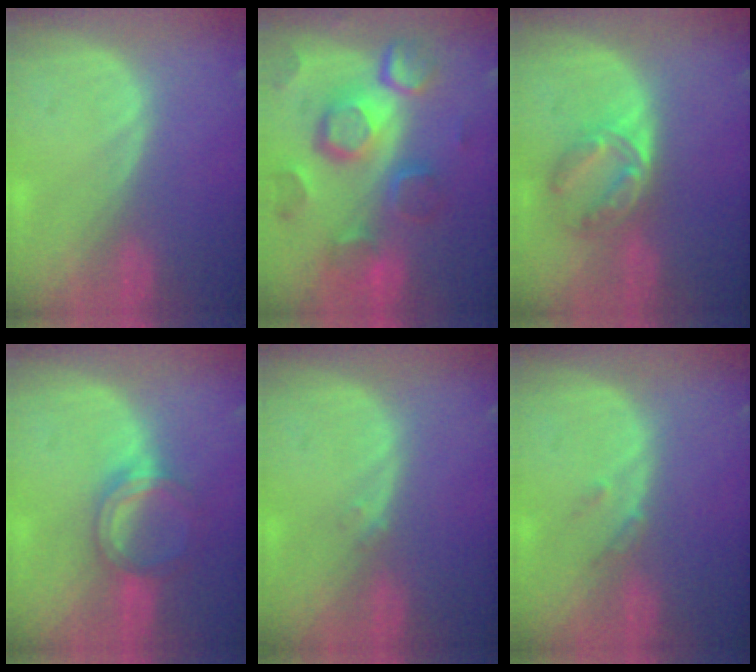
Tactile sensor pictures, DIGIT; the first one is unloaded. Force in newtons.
{"total": 12.4, "press": 10.7, "slide": 6.2}
{"total": 6.0, "press": 5.6, "slide": 2.2}
{"total": 5.2, "press": 5.0, "slide": 1.5}
{"total": 0.8, "press": 0.7, "slide": 0.4}
{"total": 1.5, "press": 1.3, "slide": 0.7}